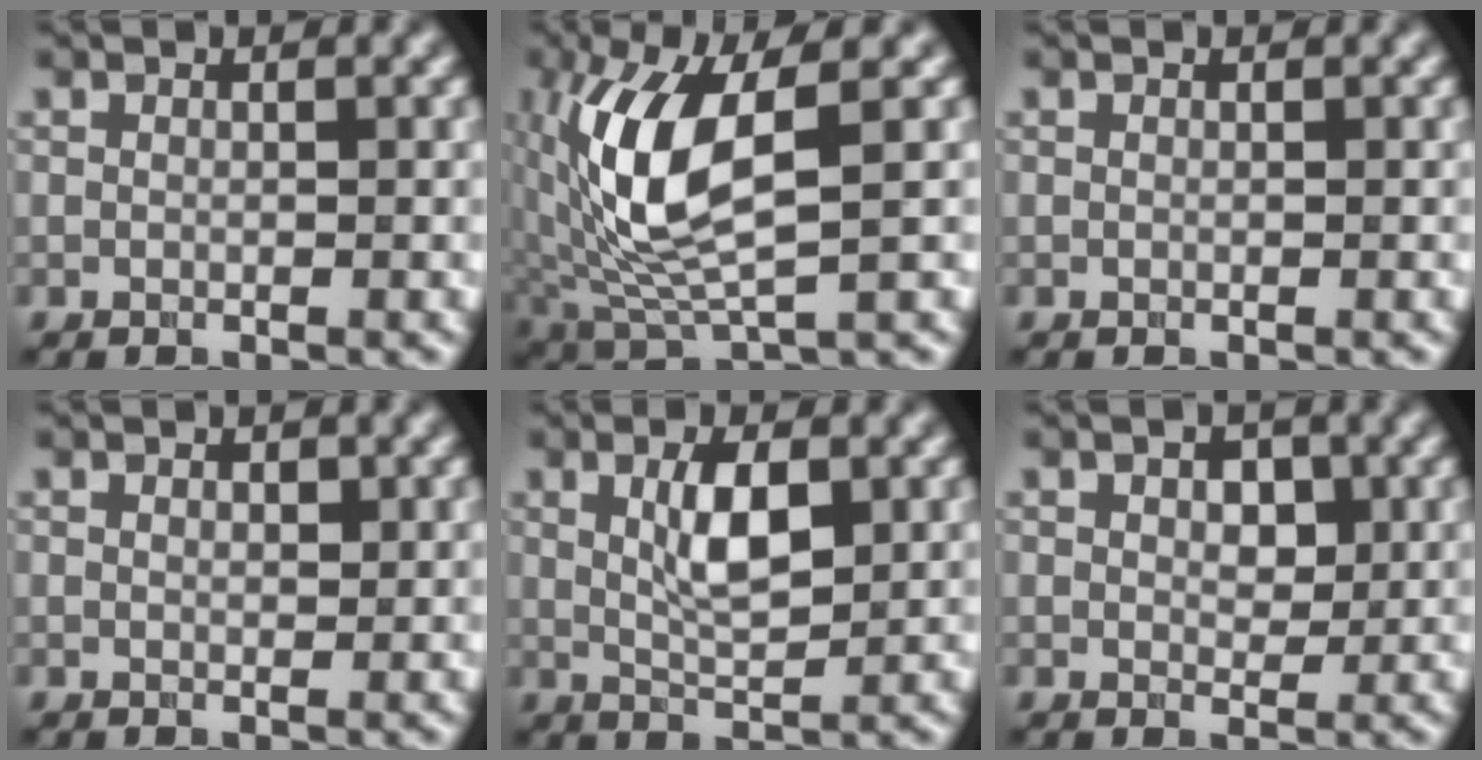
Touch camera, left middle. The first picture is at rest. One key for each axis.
{"total": 8.2, "fx": 0.8, "fy": 2.6, "fz": 7.7, "tx": -0.182, "ty": -0.001, "tz": 0.031}
{"total": 0.0}
{"total": 0.0}
{"total": 3.6, "fx": 0.7, "fy": 1.0, "fz": 3.3, "tx": -0.075, "ty": 0.003, "tz": 0.024}
{"total": 1.7, "fx": 0.4, "fy": 1.0, "fz": 1.2, "tx": -0.021, "ty": 0.001, "tz": 0.017}